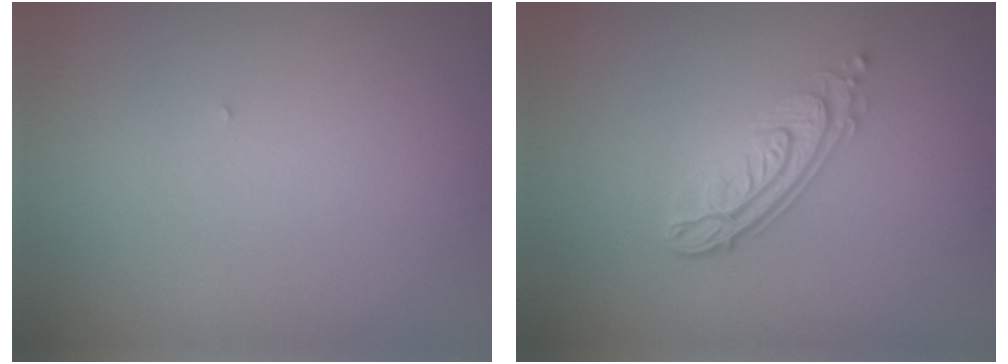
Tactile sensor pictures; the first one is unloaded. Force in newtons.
{"total": 3.8, "press": 2.9, "slide": 2.6}